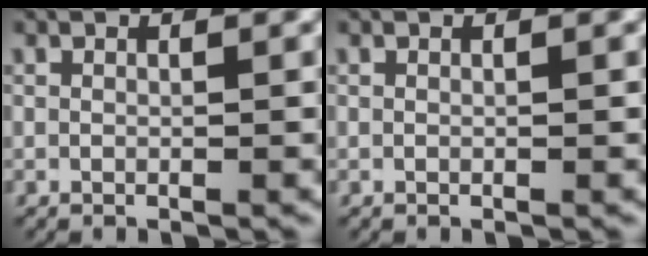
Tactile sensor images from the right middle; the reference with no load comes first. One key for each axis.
{"total": 0.0}